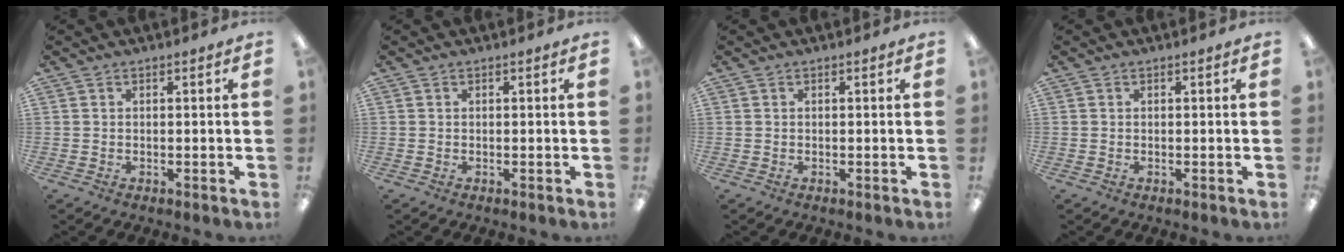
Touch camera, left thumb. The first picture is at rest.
{"total": 0.0}
{"total": 0.0}
{"total": 0.0}